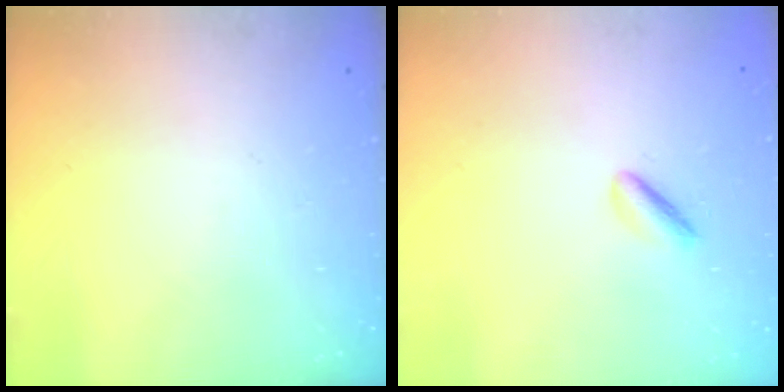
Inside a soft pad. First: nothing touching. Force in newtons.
{"total": 2.4, "press": 2.2, "slide": 1.0}